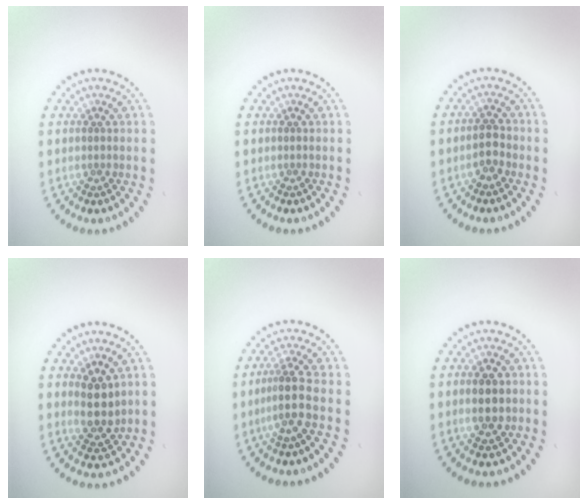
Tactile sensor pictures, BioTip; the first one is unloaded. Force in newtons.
{"total": 0.0}
{"total": 1.8, "press": 1.7, "slide": 0.5}
{"total": 2.9, "press": 2.5, "slide": 1.4}
{"total": 2.7, "press": 2.0, "slide": 1.8}
{"total": 2.6, "press": 2.6, "slide": 0.2}